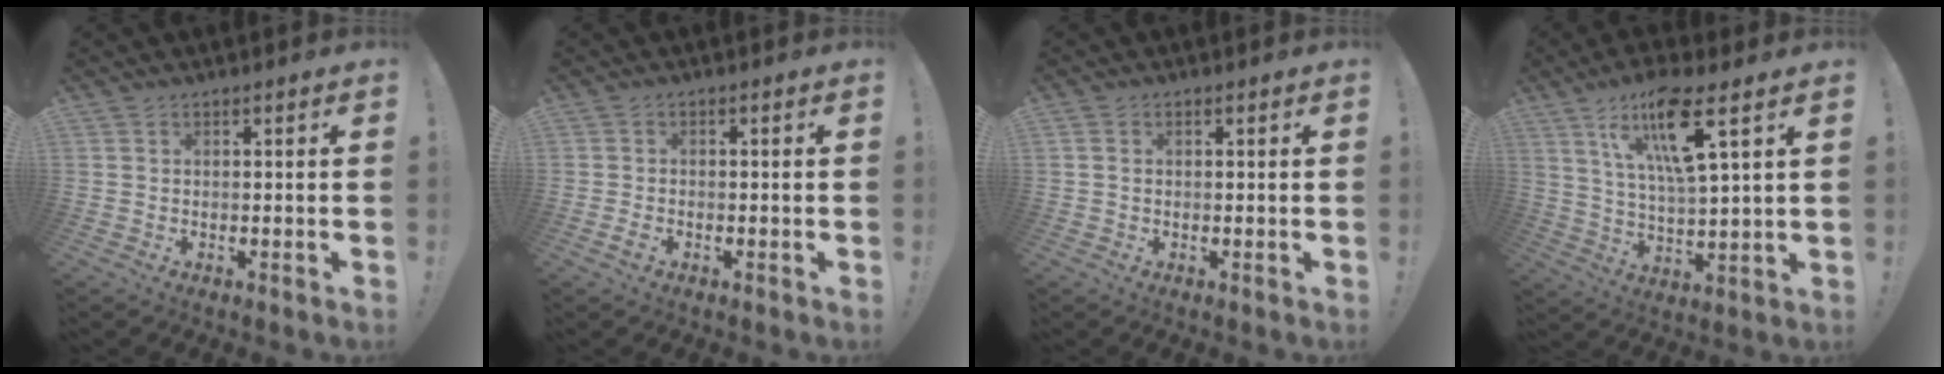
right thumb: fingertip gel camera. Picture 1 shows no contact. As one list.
[{"total": 2.0, "force": [-1.3, 0.8, 1.2], "torque": [-0.017, 0.007, -0.023]}, {"total": 0.9, "force": [0.2, 0.6, 0.7], "torque": [-0.017, 0.003, 0.004]}, {"total": 14.8, "force": [8.3, 2.8, 12.0], "torque": [-0.212, -0.025, 0.128]}]